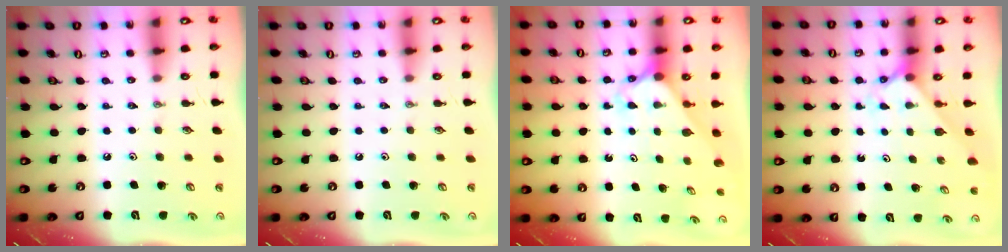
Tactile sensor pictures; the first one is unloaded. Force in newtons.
{"total": 0.0}
{"total": 2.2, "press": 2.2, "slide": 0.1}
{"total": 2.1, "press": 2.1, "slide": 0.2}